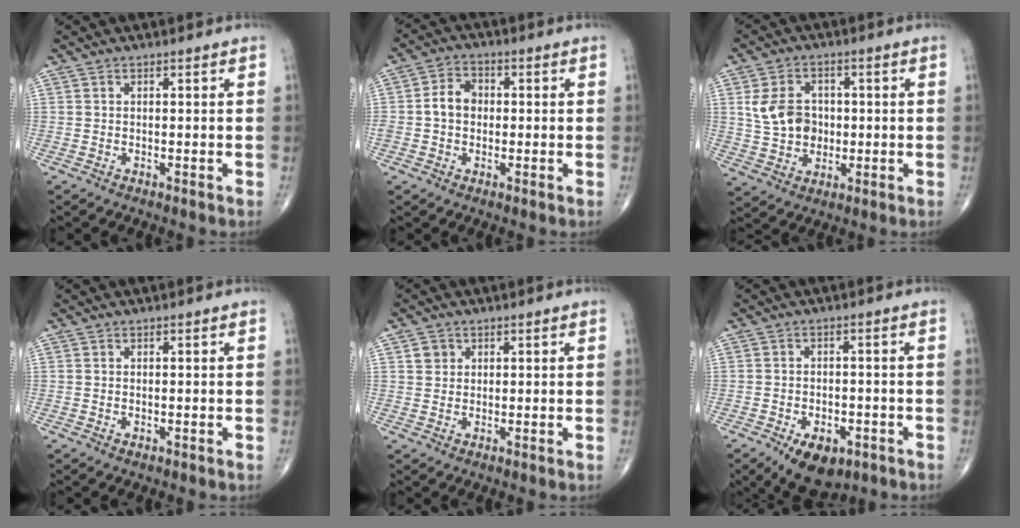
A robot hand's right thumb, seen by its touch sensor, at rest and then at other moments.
{"total": 5.5, "force": [-0.2, 4.4, 3.3], "torque": [-0.049, 0.017, -0.010]}
{"total": 9.2, "force": [1.0, 7.4, 5.5], "torque": [-0.079, 0.003, 0.021]}
{"total": 0.5, "force": [-0.1, 0.3, 0.4], "torque": [-0.009, -0.001, 0.000]}
{"total": 2.4, "force": [1.0, 2.1, 0.6], "torque": [0.001, -0.005, 0.014]}
{"total": 9.3, "force": [-5.0, 5.3, 5.8], "torque": [-0.071, 0.013, -0.068]}